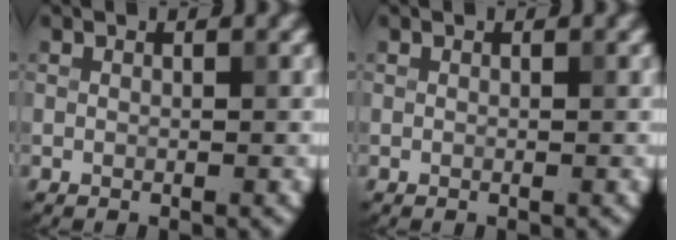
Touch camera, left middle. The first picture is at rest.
{"total": 0.0}